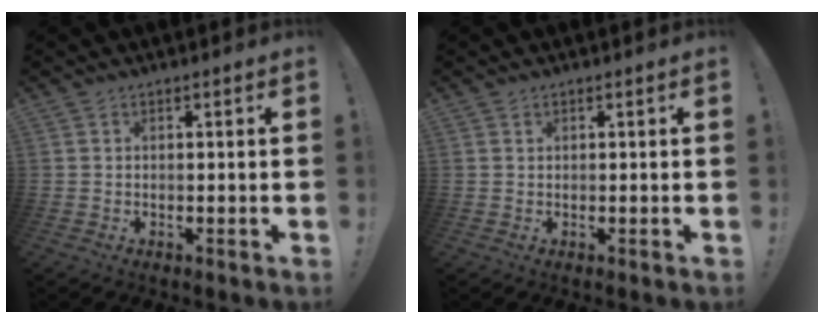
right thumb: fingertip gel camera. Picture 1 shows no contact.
{"total": 0.5, "force": [0.4, 0.4, 0.0], "torque": [0.004, -0.002, 0.007]}